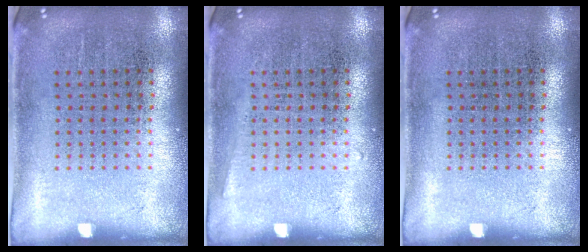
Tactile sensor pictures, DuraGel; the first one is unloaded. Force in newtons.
{"total": 0.5, "press": 0.5, "slide": 0.1}
{"total": 0.0}